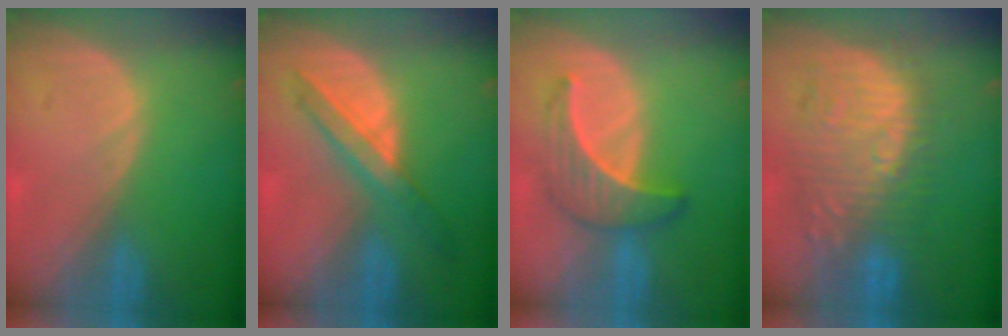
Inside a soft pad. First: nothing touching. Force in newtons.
{"total": 6.0, "press": 5.8, "slide": 1.3}
{"total": 6.7, "press": 6.1, "slide": 2.7}
{"total": 10.7, "press": 10.4, "slide": 2.4}